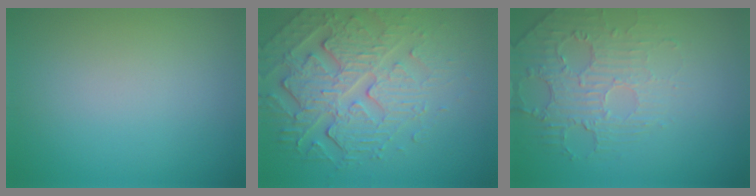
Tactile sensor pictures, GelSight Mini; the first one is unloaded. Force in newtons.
{"total": 6.8, "press": 5.1, "slide": 4.4}
{"total": 2.5, "press": 1.9, "slide": 1.6}